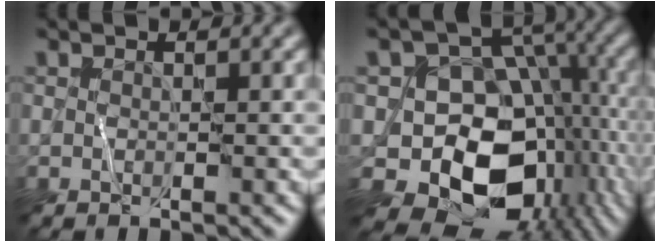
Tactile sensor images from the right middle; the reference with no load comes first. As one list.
[{"total": 13.0, "force": [-3.7, 9.9, 7.7], "torque": [-0.106, -0.029, -0.053]}]